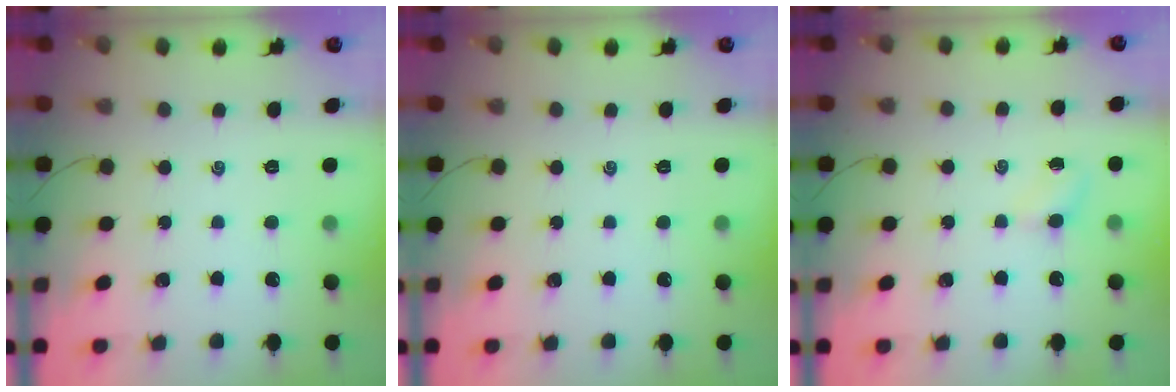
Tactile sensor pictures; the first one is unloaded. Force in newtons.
{"total": 0.0}
{"total": 2.8, "press": 2.6, "slide": 0.9}